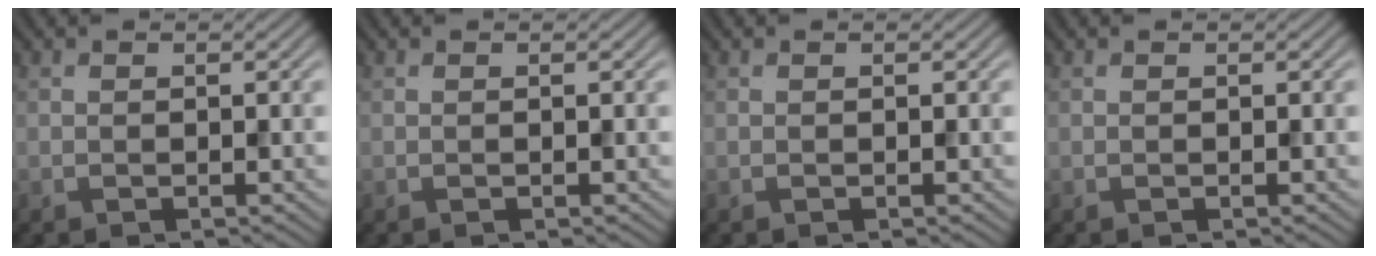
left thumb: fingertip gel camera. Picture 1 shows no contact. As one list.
[{"total": 0.0}, {"total": 0.0}, {"total": 0.0}]